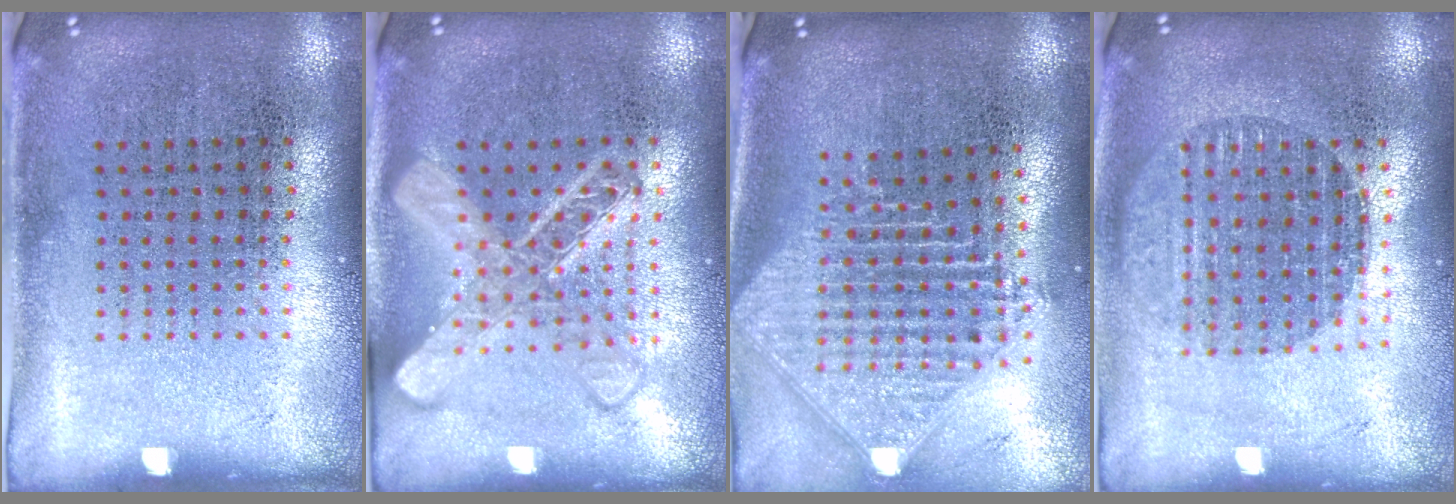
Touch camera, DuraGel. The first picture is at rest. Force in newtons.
{"total": 2.9, "press": 2.8, "slide": 0.5}
{"total": 2.3, "press": 1.8, "slide": 1.5}
{"total": 1.7, "press": 1.5, "slide": 0.8}